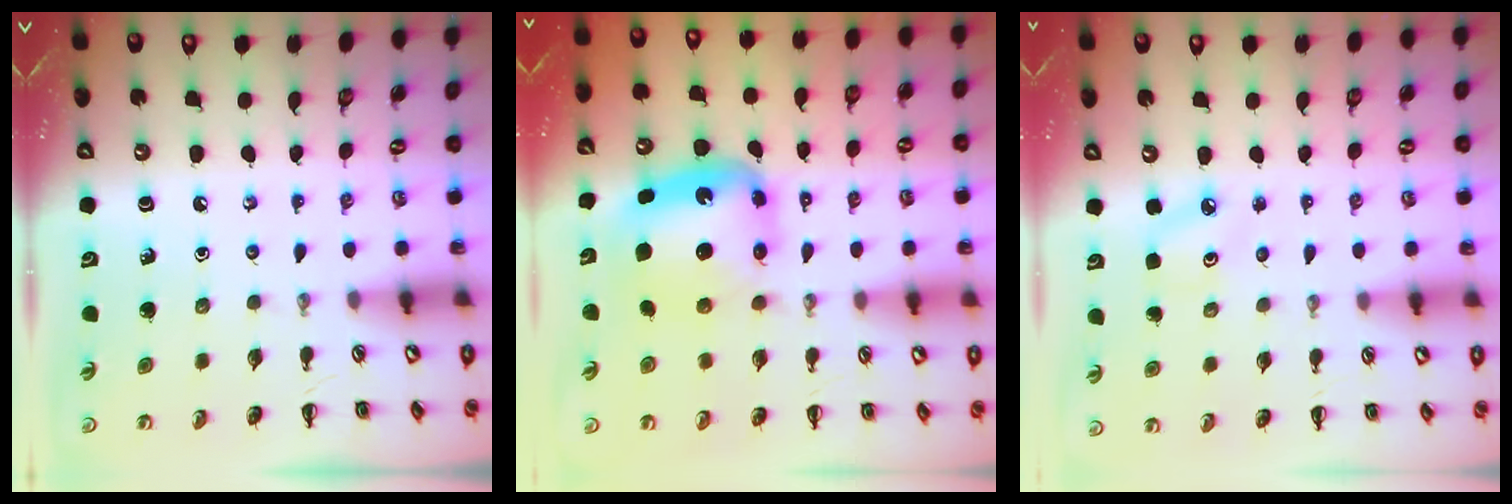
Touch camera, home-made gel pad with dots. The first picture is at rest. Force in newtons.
{"total": 7.4, "press": 7.3, "slide": 1.3}
{"total": 5.5, "press": 5.2, "slide": 1.8}